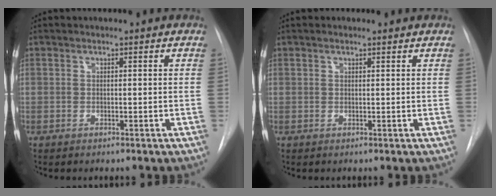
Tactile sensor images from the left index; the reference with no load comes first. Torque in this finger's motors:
{"motor_torque": [0.12, -1.06, -0.27, 0.00]}